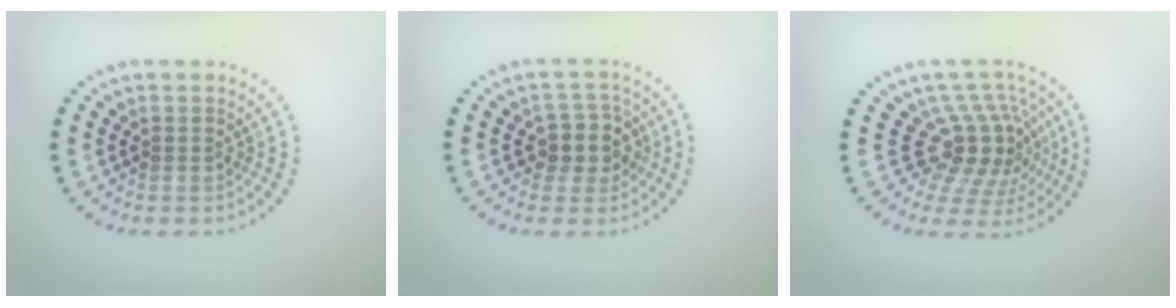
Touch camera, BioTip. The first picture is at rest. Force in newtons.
{"total": 2.9, "press": 2.5, "slide": 1.5}
{"total": 5.1, "press": 3.6, "slide": 3.6}